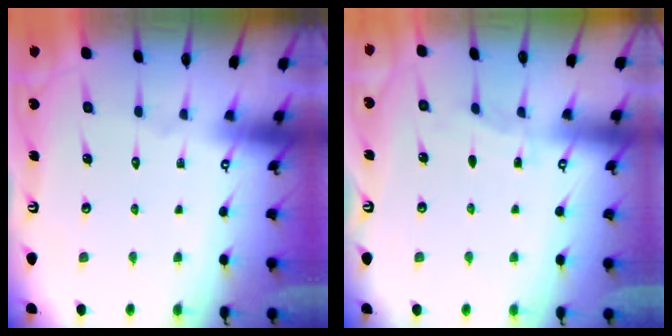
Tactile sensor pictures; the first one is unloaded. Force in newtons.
{"total": 3.1, "press": 3.1, "slide": 0.4}